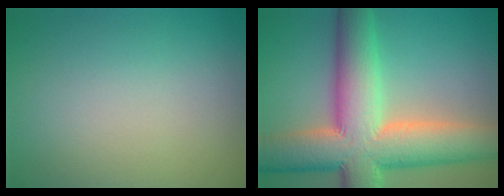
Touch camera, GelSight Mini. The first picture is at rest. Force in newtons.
{"total": 12.7, "press": 12.7, "slide": 0.8}